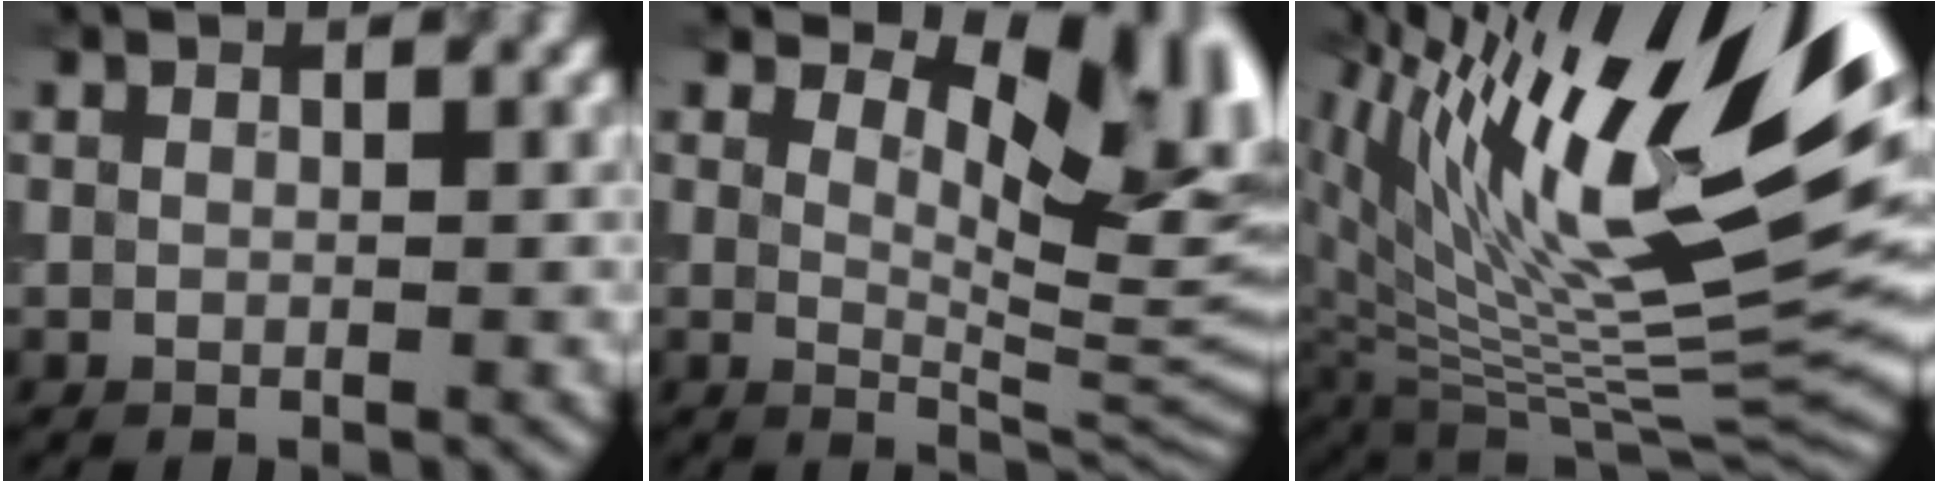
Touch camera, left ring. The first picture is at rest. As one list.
[{"total": 10.4, "force": [5.5, 4.2, 7.8], "torque": [-0.106, -0.003, 0.091]}, {"total": 17.9, "force": [7.4, 6.0, 15.2], "torque": [-0.234, 0.022, 0.133]}]